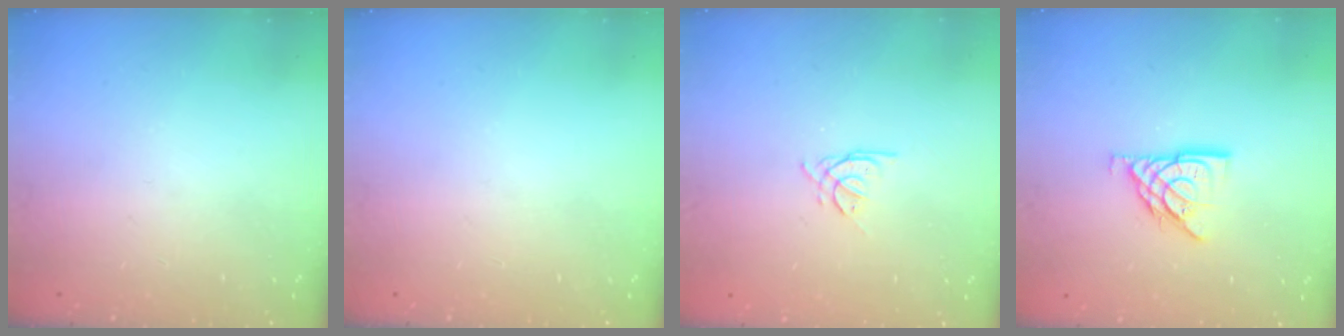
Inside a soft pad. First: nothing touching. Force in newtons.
{"total": 0.0}
{"total": 1.9, "press": 1.8, "slide": 0.5}
{"total": 9.6, "press": 9.6, "slide": 0.4}